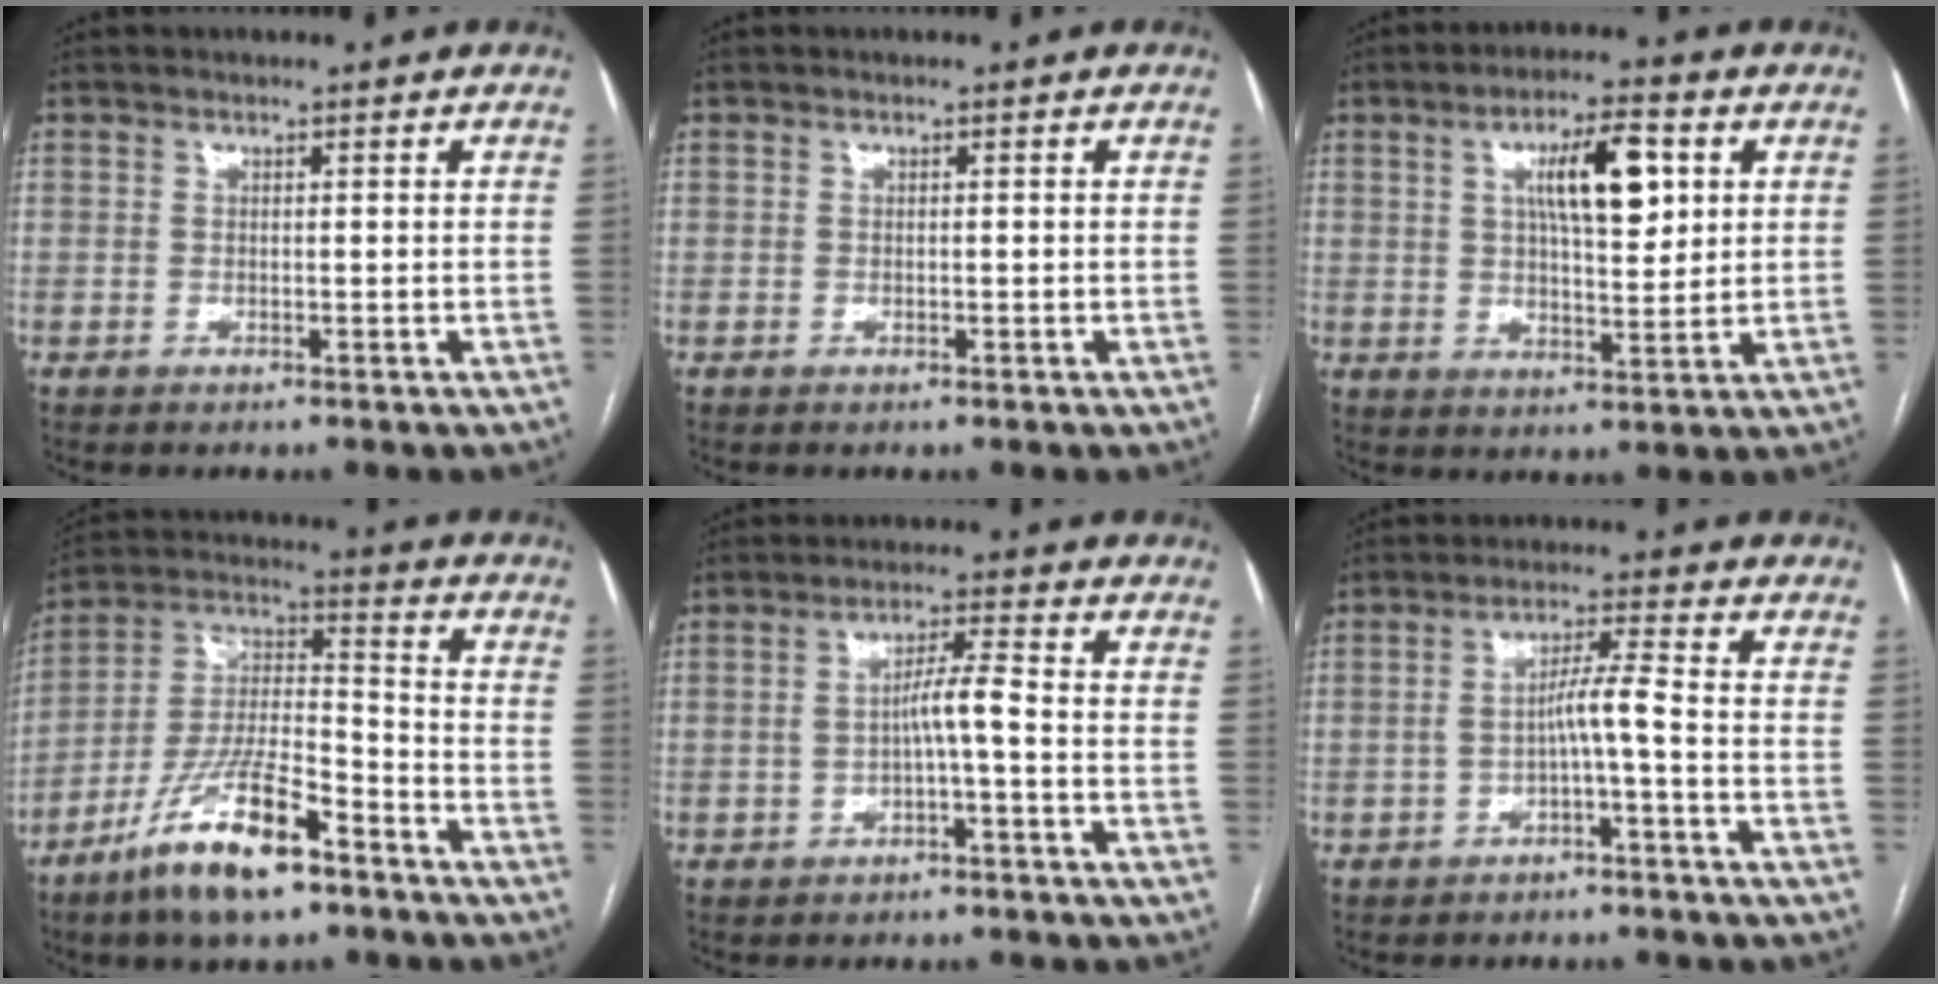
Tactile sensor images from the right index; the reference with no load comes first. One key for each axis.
{"total": 0.0}
{"total": 9.9, "fx": 3.1, "fy": 2.8, "fz": 8.9, "tx": -0.150, "ty": 0.012, "tz": 0.052}
{"total": 14.9, "fx": -9.5, "fy": 3.5, "fz": 11.0, "tx": -0.220, "ty": -0.009, "tz": -0.173}
{"total": 4.0, "fx": -1.1, "fy": 0.0, "fz": 3.9, "tx": -0.067, "ty": 0.016, "tz": -0.016}
{"total": 4.3, "fx": -1.6, "fy": -0.4, "fz": 4.0, "tx": -0.071, "ty": 0.018, "tz": -0.026}